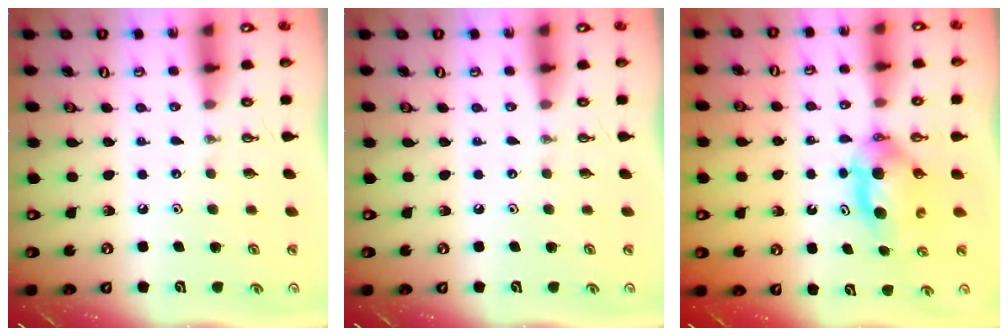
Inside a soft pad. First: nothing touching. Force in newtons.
{"total": 0.0}
{"total": 7.0, "press": 6.1, "slide": 3.4}